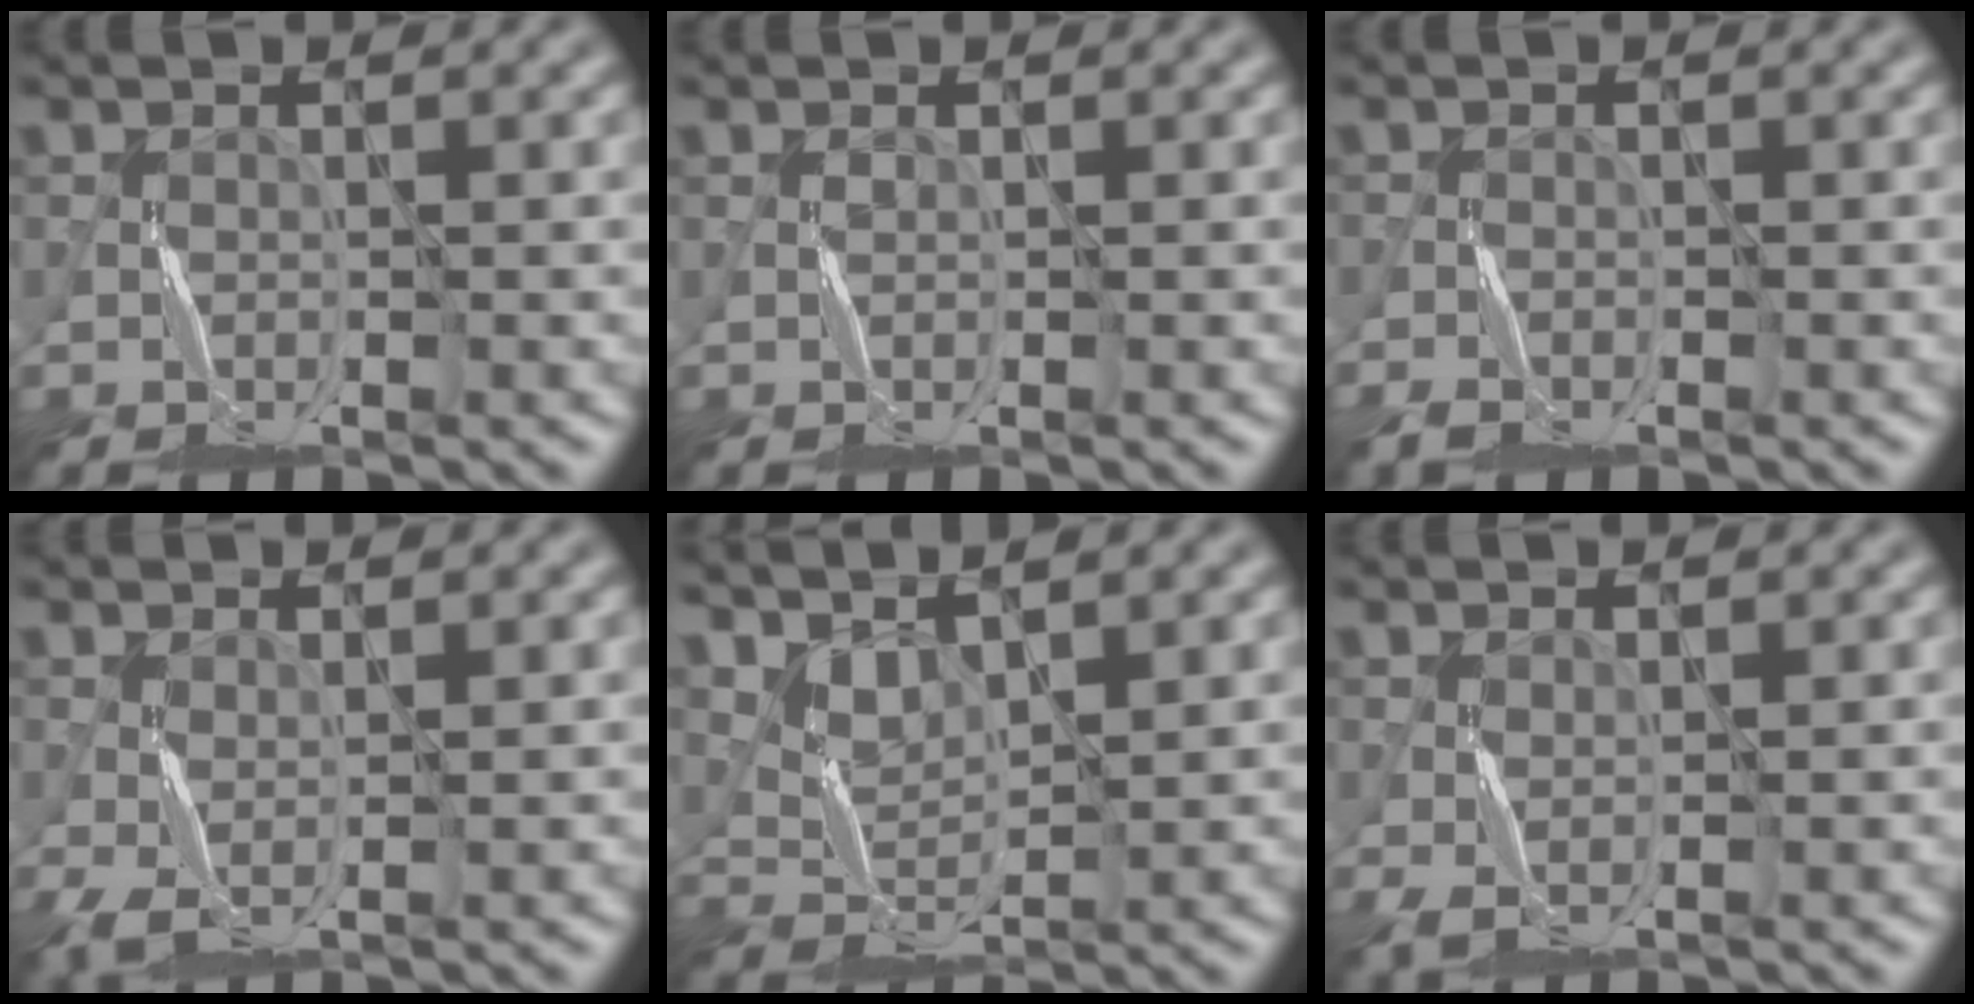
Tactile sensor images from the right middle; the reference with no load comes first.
{"total": 0.0}
{"total": 2.1, "force": [-1.6, 1.0, 1.0], "torque": [-0.024, -0.002, -0.033]}
{"total": 1.9, "force": [-0.2, 0.8, 1.7], "torque": [-0.054, -0.004, -0.003]}
{"total": 3.4, "force": [2.6, 1.2, 1.8], "torque": [-0.051, -0.006, 0.061]}
{"total": 1.3, "force": [-0.1, 0.6, 1.1], "torque": [-0.037, -0.004, 0.000]}